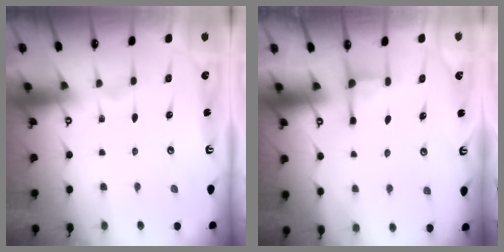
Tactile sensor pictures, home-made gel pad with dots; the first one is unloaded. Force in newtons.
{"total": 2.5, "press": 2.5, "slide": 0.5}